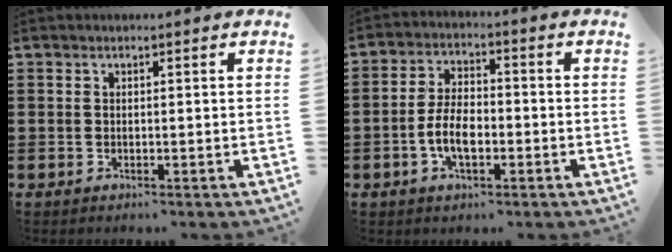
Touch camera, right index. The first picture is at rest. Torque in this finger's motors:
{"motor_torque": [1.13, 1.00, 0.56, 0.14]}